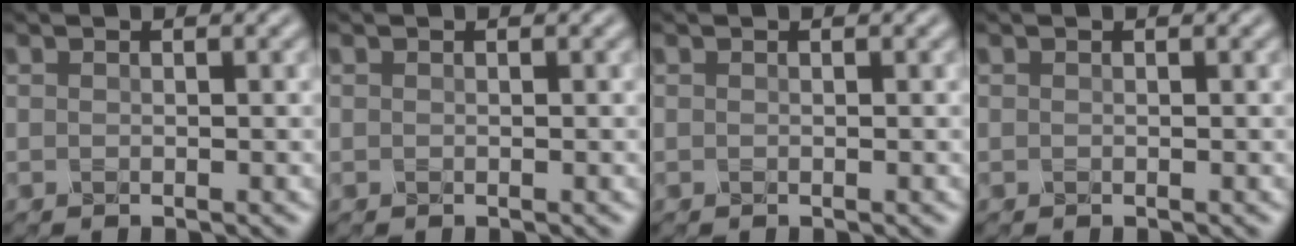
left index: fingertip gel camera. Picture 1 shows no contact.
{"total": 0.0}
{"total": 0.0}
{"total": 0.0}